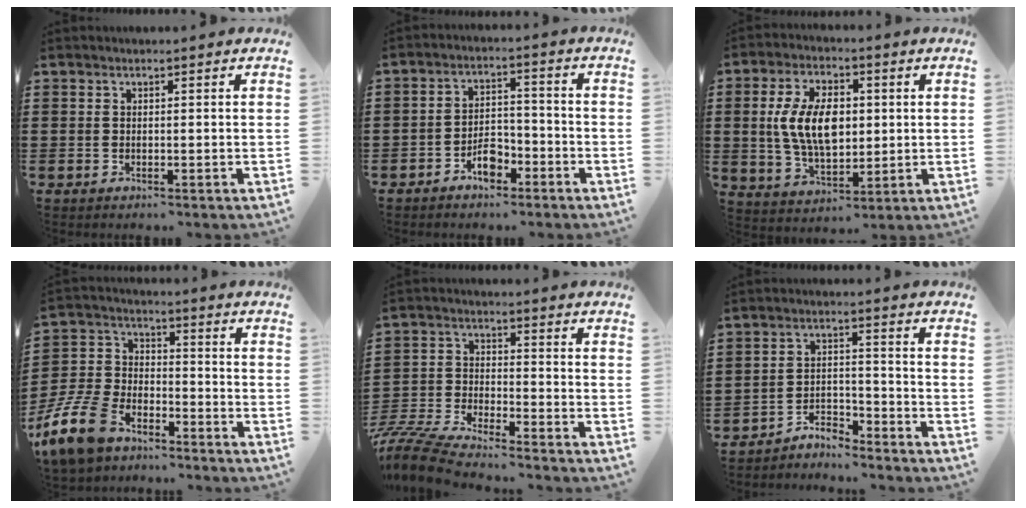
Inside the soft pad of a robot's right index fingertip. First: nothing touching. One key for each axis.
{"total": 4.7, "fx": -3.2, "fy": 2.2, "fz": 2.6, "tx": -0.043, "ty": 0.008, "tz": -0.057}
{"total": 10.2, "fx": 0.9, "fy": 5.9, "fz": 8.3, "tx": -0.180, "ty": 0.006, "tz": 0.012}
{"total": 11.2, "fx": -8.3, "fy": 5.5, "fz": 5.1, "tx": -0.138, "ty": 0.033, "tz": -0.166}
{"total": 7.2, "fx": -7.0, "fy": 0.3, "fz": 1.5, "tx": -0.050, "ty": -0.005, "tz": -0.143}
{"total": 4.1, "fx": -4.0, "fy": 0.8, "fz": 0.5, "tx": -0.014, "ty": 0.009, "tz": -0.083}